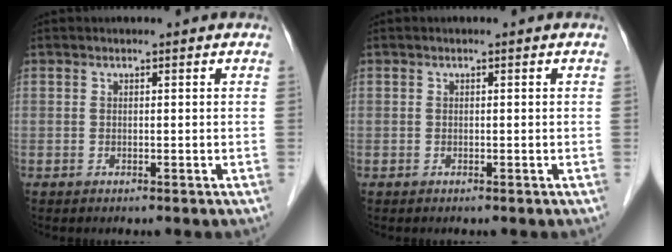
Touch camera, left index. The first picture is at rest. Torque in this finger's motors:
{"motor_torque": [0.01, 0.01, -0.01, 0.00]}